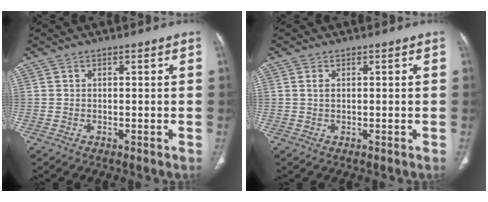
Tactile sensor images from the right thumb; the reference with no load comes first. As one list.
[{"total": 1.4, "force": [0.4, 0.8, 1.1], "torque": [-0.024, 0.001, 0.010]}]